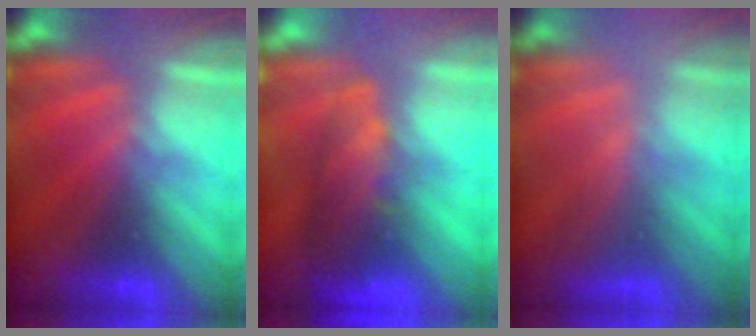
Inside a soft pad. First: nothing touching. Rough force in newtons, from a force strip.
{"total": 9.4}
{"total": 2.2}